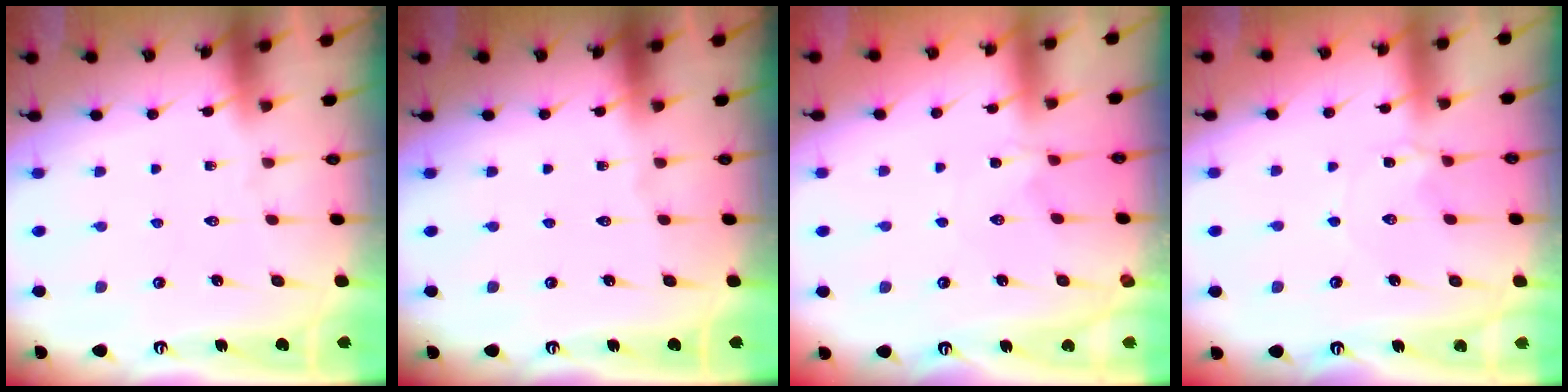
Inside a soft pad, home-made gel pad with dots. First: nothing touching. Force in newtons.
{"total": 0.0}
{"total": 0.6, "press": 0.5, "slide": 0.2}
{"total": 2.5, "press": 2.5, "slide": 0.3}